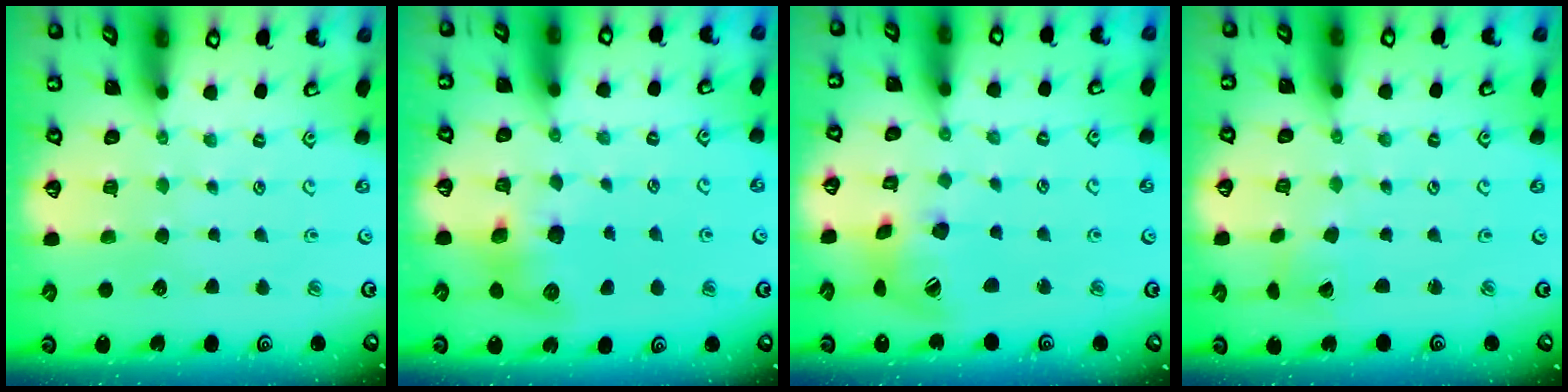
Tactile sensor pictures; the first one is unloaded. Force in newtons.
{"total": 8.2, "press": 8.1, "slide": 1.2}
{"total": 14.8, "press": 14.7, "slide": 2.1}
{"total": 1.8, "press": 1.8, "slide": 0.2}